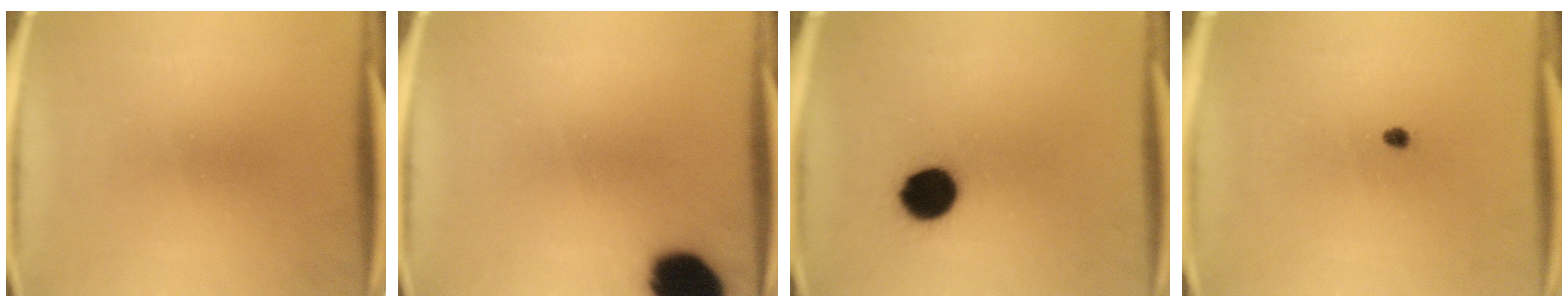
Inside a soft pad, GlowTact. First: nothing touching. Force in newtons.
{"total": 14.7}
{"total": 10.3}
{"total": 1.0}